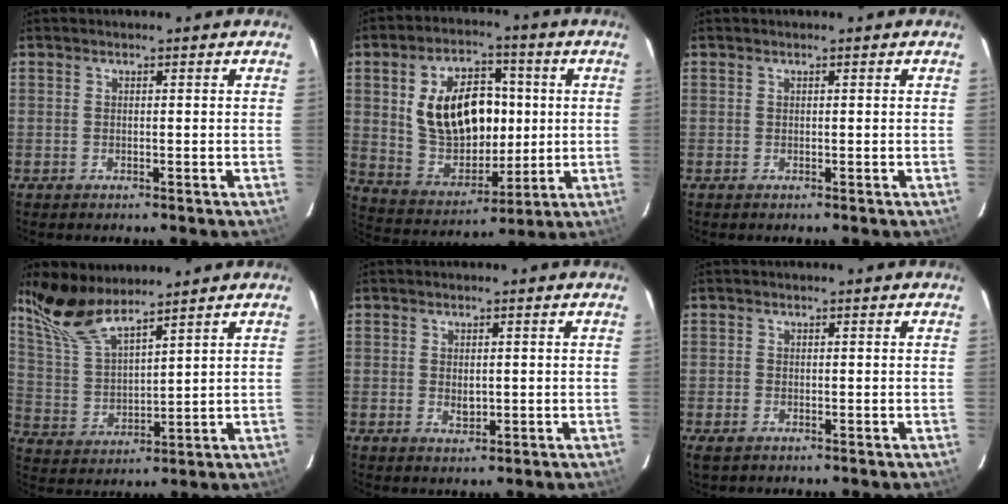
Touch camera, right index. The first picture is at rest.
{"total": 17.2, "force": [2.6, 11.2, 12.8], "torque": [-0.248, 0.014, 0.068]}
{"total": 0.0}
{"total": 10.4, "force": [8.8, 2.3, 5.0], "torque": [-0.110, 0.006, 0.185]}
{"total": 2.4, "force": [-0.2, 1.6, 1.8], "torque": [-0.029, -0.003, 0.000]}
{"total": 1.9, "force": [-1.1, 1.2, 1.0], "torque": [-0.021, -0.007, -0.021]}